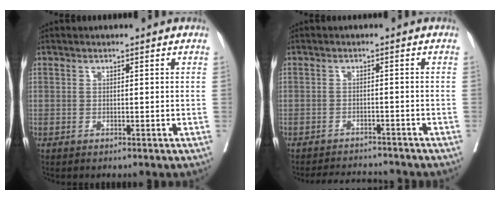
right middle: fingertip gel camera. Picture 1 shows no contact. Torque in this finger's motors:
{"motor_torque": [0.03, -0.08, 0.01, 0.00]}